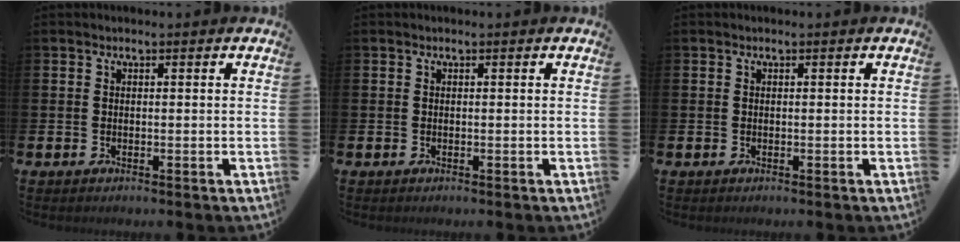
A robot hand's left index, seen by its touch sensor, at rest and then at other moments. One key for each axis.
{"total": 0.0}
{"total": 0.0}